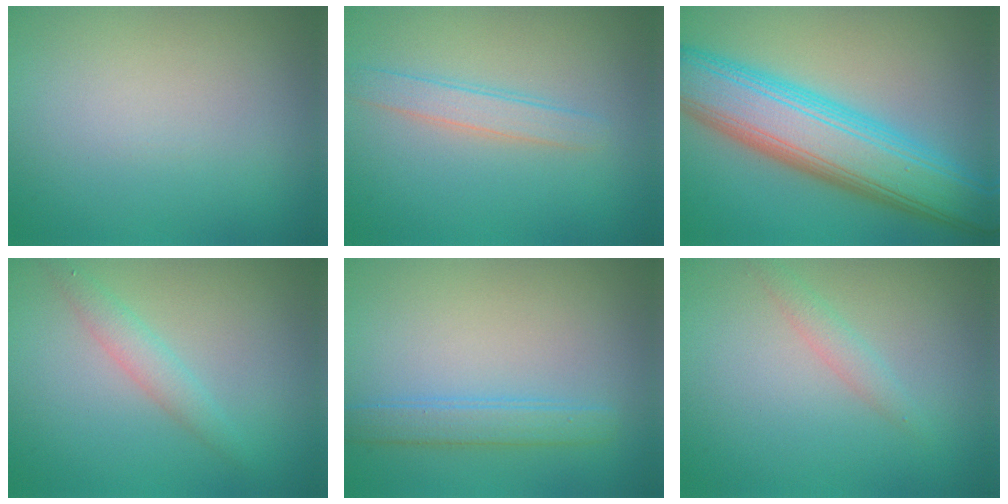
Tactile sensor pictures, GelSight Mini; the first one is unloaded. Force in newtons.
{"total": 2.1, "press": 2.1, "slide": 0.0}
{"total": 10.2, "press": 10.2, "slide": 0.4}
{"total": 1.9, "press": 1.9, "slide": 0.1}
{"total": 2.3, "press": 2.3, "slide": 0.2}
{"total": 1.4, "press": 1.4, "slide": 0.0}